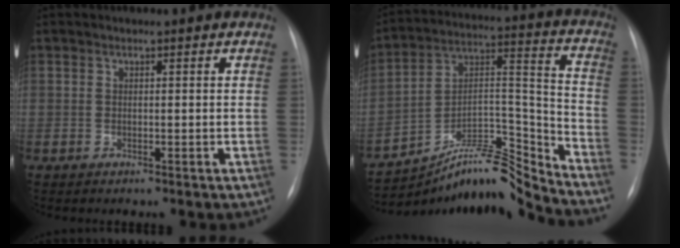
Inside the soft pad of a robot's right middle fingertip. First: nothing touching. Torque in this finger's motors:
{"motor_torque": [0.34, -0.81, -0.02, 0.01]}